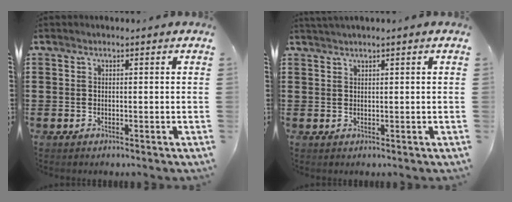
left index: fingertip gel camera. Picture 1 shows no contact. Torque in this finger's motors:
{"motor_torque": [1.21, -0.93, 0.17, 0.06]}